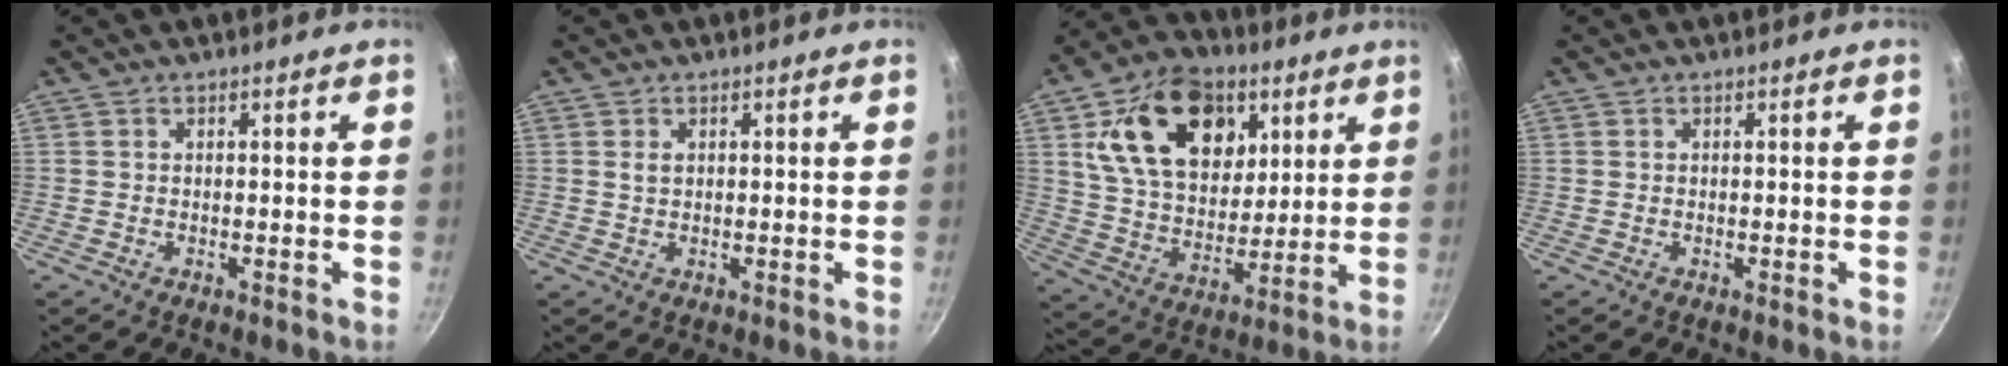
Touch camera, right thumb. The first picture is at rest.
{"total": 1.3, "force": [0.4, 0.8, 0.9], "torque": [-0.016, 0.000, 0.009]}
{"total": 23.2, "force": [9.2, 15.6, 14.5], "torque": [-0.212, -0.026, 0.160]}
{"total": 0.0}